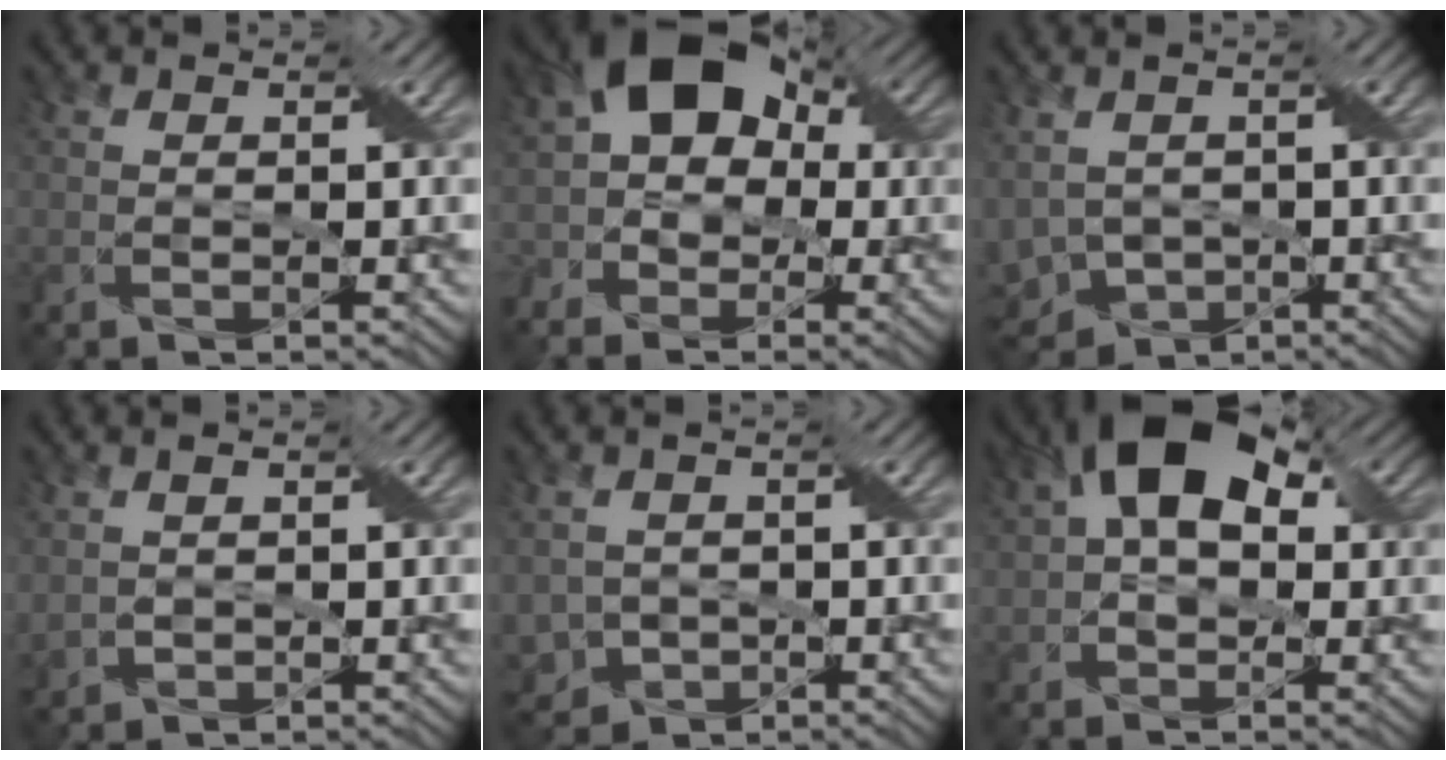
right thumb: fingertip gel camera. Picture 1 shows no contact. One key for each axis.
{"total": 11.9, "fx": -0.4, "fy": 9.5, "fz": 7.3, "tx": -0.122, "ty": 0.015, "tz": -0.043}
{"total": 6.6, "fx": -2.5, "fy": 4.2, "fz": 4.4, "tx": -0.106, "ty": -0.015, "tz": -0.049}
{"total": 2.5, "fx": 0.4, "fy": 1.9, "fz": 1.5, "tx": -0.041, "ty": -0.005, "tz": 0.009}
{"total": 4.6, "fx": -1.5, "fy": 3.9, "fz": 2.0, "tx": -0.053, "ty": -0.018, "tz": -0.032}
{"total": 11.1, "fx": 2.6, "fy": 7.1, "fz": 8.1, "tx": -0.138, "ty": 0.021, "tz": 0.023}